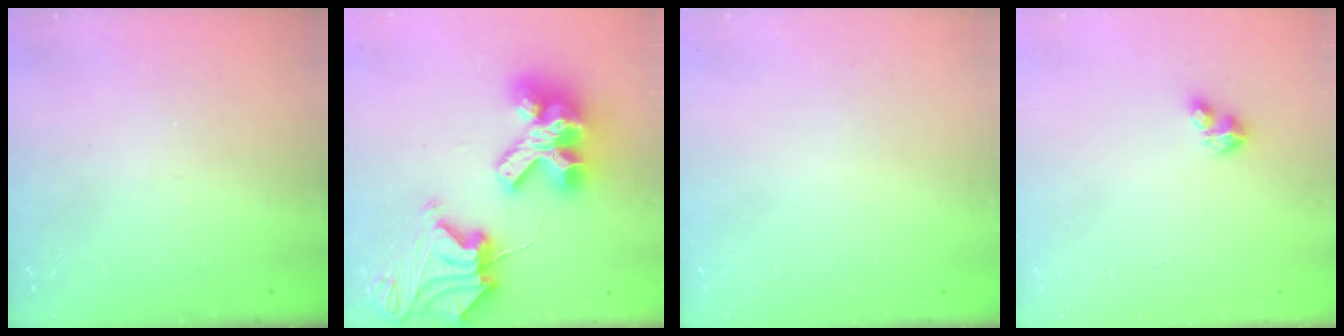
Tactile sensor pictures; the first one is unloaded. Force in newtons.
{"total": 18.4, "press": 18.3, "slide": 2.4}
{"total": 0.0}
{"total": 2.8, "press": 2.8, "slide": 0.2}